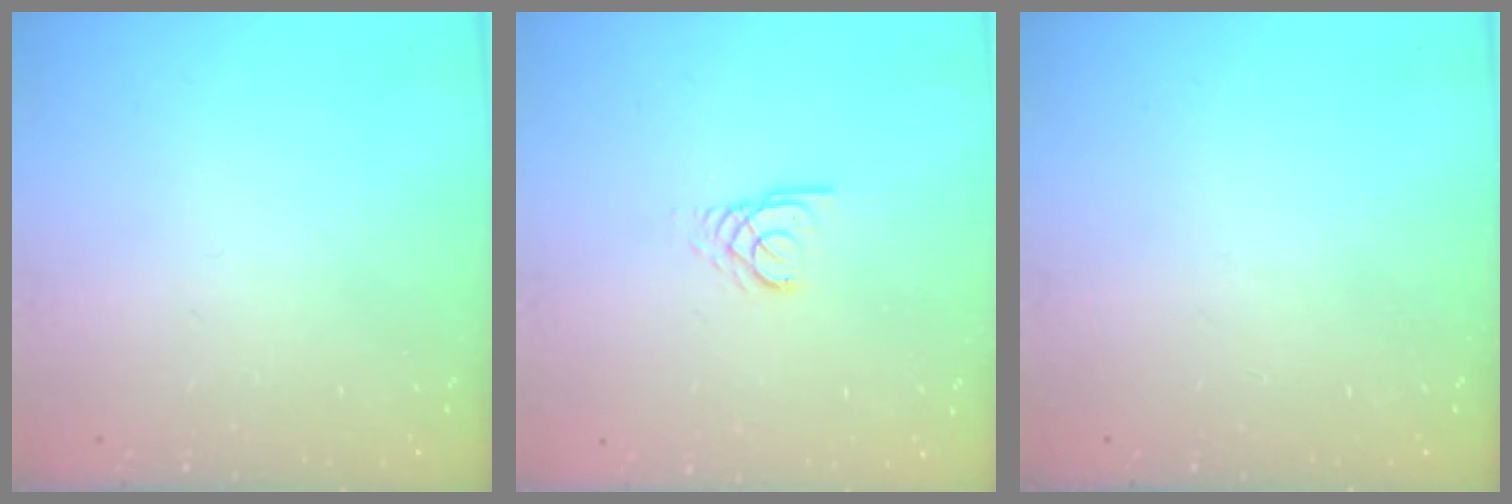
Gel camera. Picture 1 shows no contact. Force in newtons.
{"total": 2.6, "press": 2.6, "slide": 0.1}
{"total": 0.0}